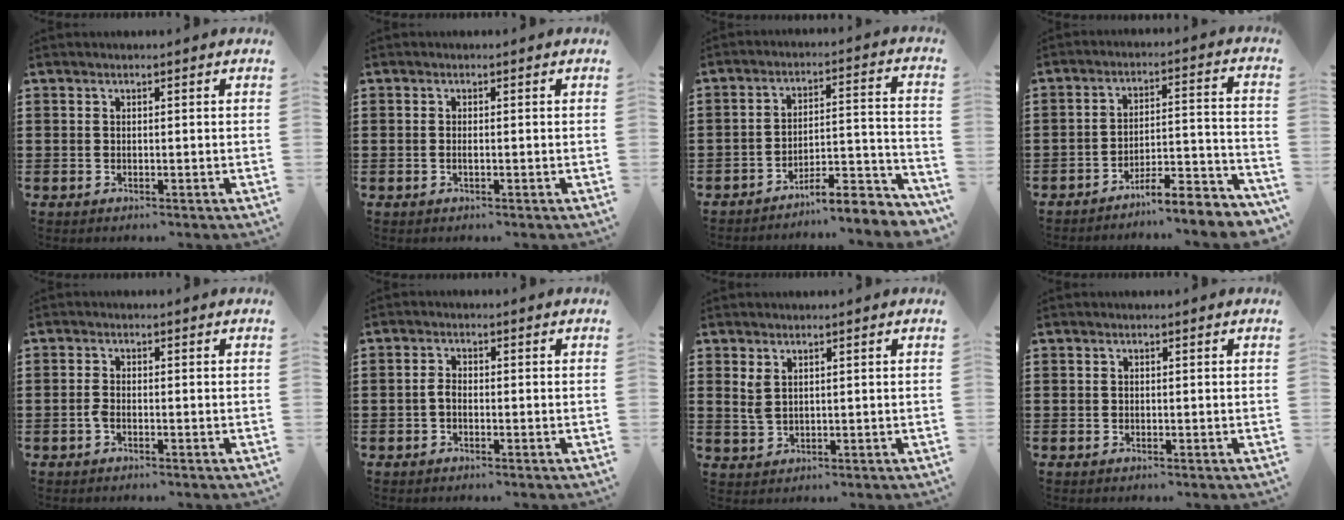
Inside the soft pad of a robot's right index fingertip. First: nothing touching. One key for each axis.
{"total": 0.7, "fx": -0.2, "fy": -0.1, "fz": 0.6, "tx": -0.013, "ty": -0.008, "tz": -0.002}
{"total": 6.9, "fx": -6.2, "fy": 0.8, "fz": 3.0, "tx": -0.041, "ty": 0.001, "tz": -0.119}
{"total": 6.2, "fx": -5.8, "fy": 0.2, "fz": 2.4, "tx": -0.034, "ty": -0.001, "tz": -0.112}
{"total": 1.5, "fx": -0.8, "fy": 0.5, "fz": 1.2, "tx": -0.031, "ty": -0.004, "tz": -0.017}
{"total": 1.8, "fx": -0.6, "fy": 0.9, "fz": 1.4, "tx": -0.043, "ty": -0.003, "tz": -0.016}
{"total": 2.5, "fx": 1.5, "fy": 1.3, "fz": 1.6, "tx": -0.036, "ty": 0.006, "tz": 0.027}
{"total": 0.0}